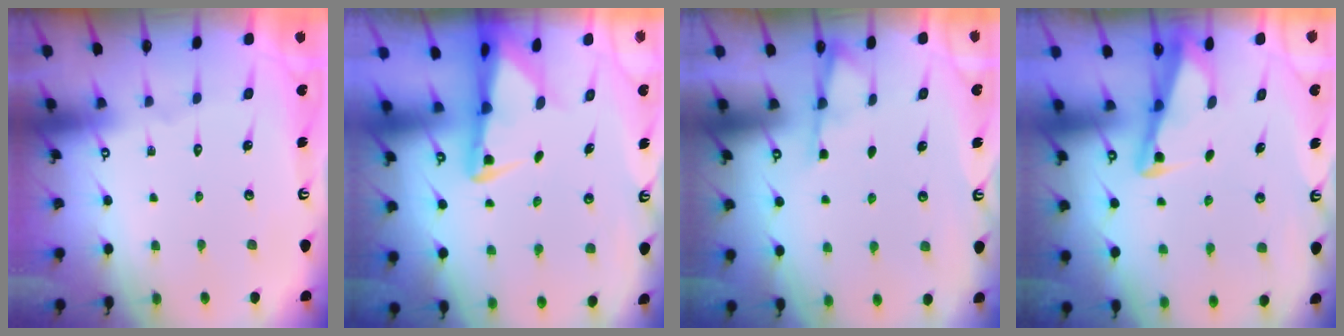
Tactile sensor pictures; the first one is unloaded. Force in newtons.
{"total": 2.9, "press": 2.9, "slide": 0.6}
{"total": 2.4, "press": 2.4, "slide": 0.5}
{"total": 2.7, "press": 2.7, "slide": 0.3}